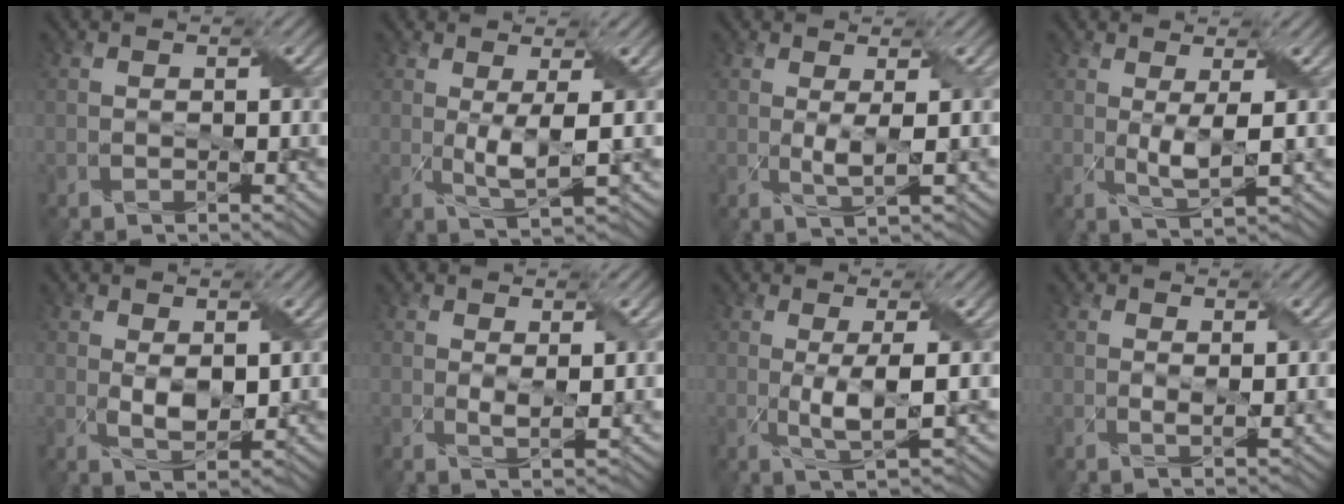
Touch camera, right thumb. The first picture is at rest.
{"total": 4.3, "force": [0.2, 0.8, 4.3], "torque": [-0.091, 0.002, 0.006]}
{"total": 2.7, "force": [0.4, 0.3, 2.6], "torque": [-0.058, 0.002, 0.009]}
{"total": 3.6, "force": [0.3, 0.7, 3.5], "torque": [-0.077, 0.001, 0.008]}
{"total": 3.7, "force": [0.6, 2.0, 3.1], "torque": [-0.068, -0.005, 0.019]}
{"total": 2.2, "force": [1.0, 0.4, 2.0], "torque": [-0.046, -0.005, 0.020]}
{"total": 4.8, "force": [-0.1, 0.9, 4.7], "torque": [-0.096, 0.002, 0.002]}
{"total": 1.5, "force": [0.6, 0.2, 1.4], "torque": [-0.030, -0.001, 0.012]}